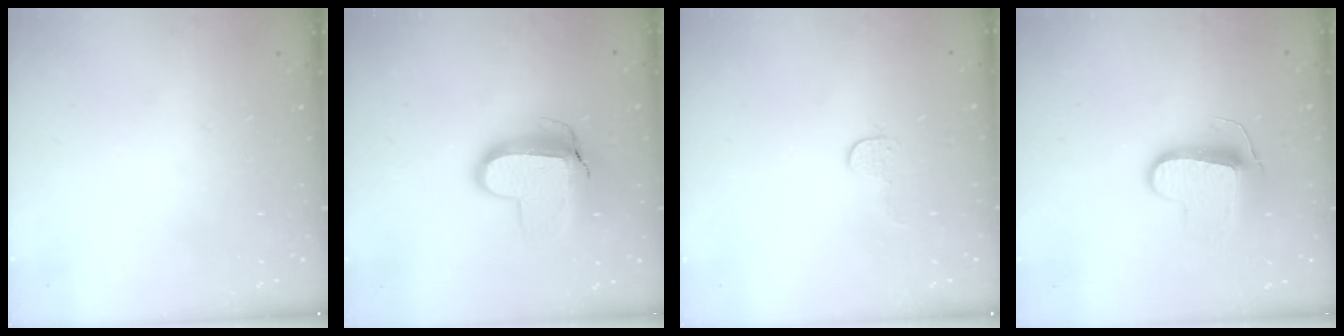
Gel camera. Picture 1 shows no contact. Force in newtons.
{"total": 11.8, "press": 11.8, "slide": 1.2}
{"total": 5.7, "press": 5.7, "slide": 0.2}
{"total": 9.2, "press": 9.2, "slide": 0.3}